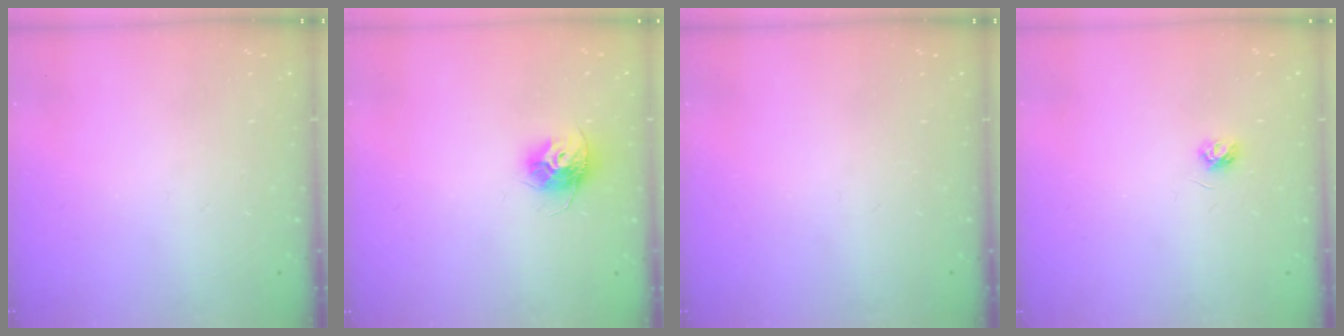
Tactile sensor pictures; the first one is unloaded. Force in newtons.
{"total": 10.3, "press": 10.3, "slide": 0.7}
{"total": 0.0}
{"total": 3.3, "press": 3.3, "slide": 0.3}